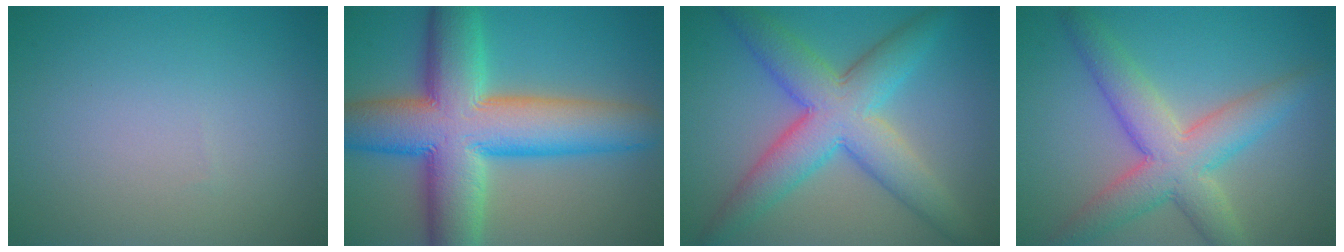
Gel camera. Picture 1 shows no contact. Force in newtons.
{"total": 13.9, "press": 13.9, "slide": 0.3}
{"total": 8.0, "press": 8.0, "slide": 0.2}
{"total": 6.5, "press": 6.5, "slide": 0.3}